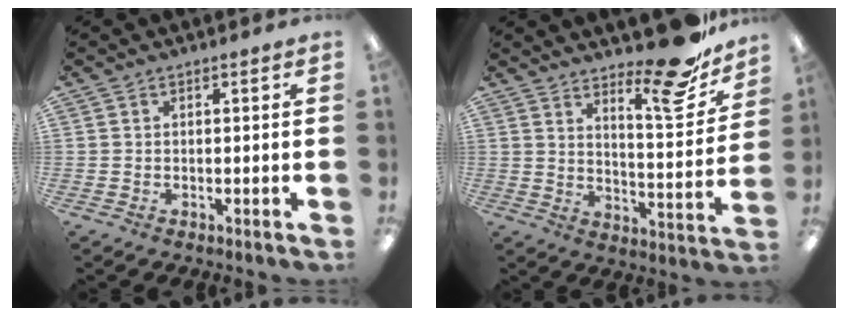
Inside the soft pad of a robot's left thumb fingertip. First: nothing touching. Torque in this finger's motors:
{"motor_torque": [0.14, 0.17, -0.15, -0.41, 0.07]}